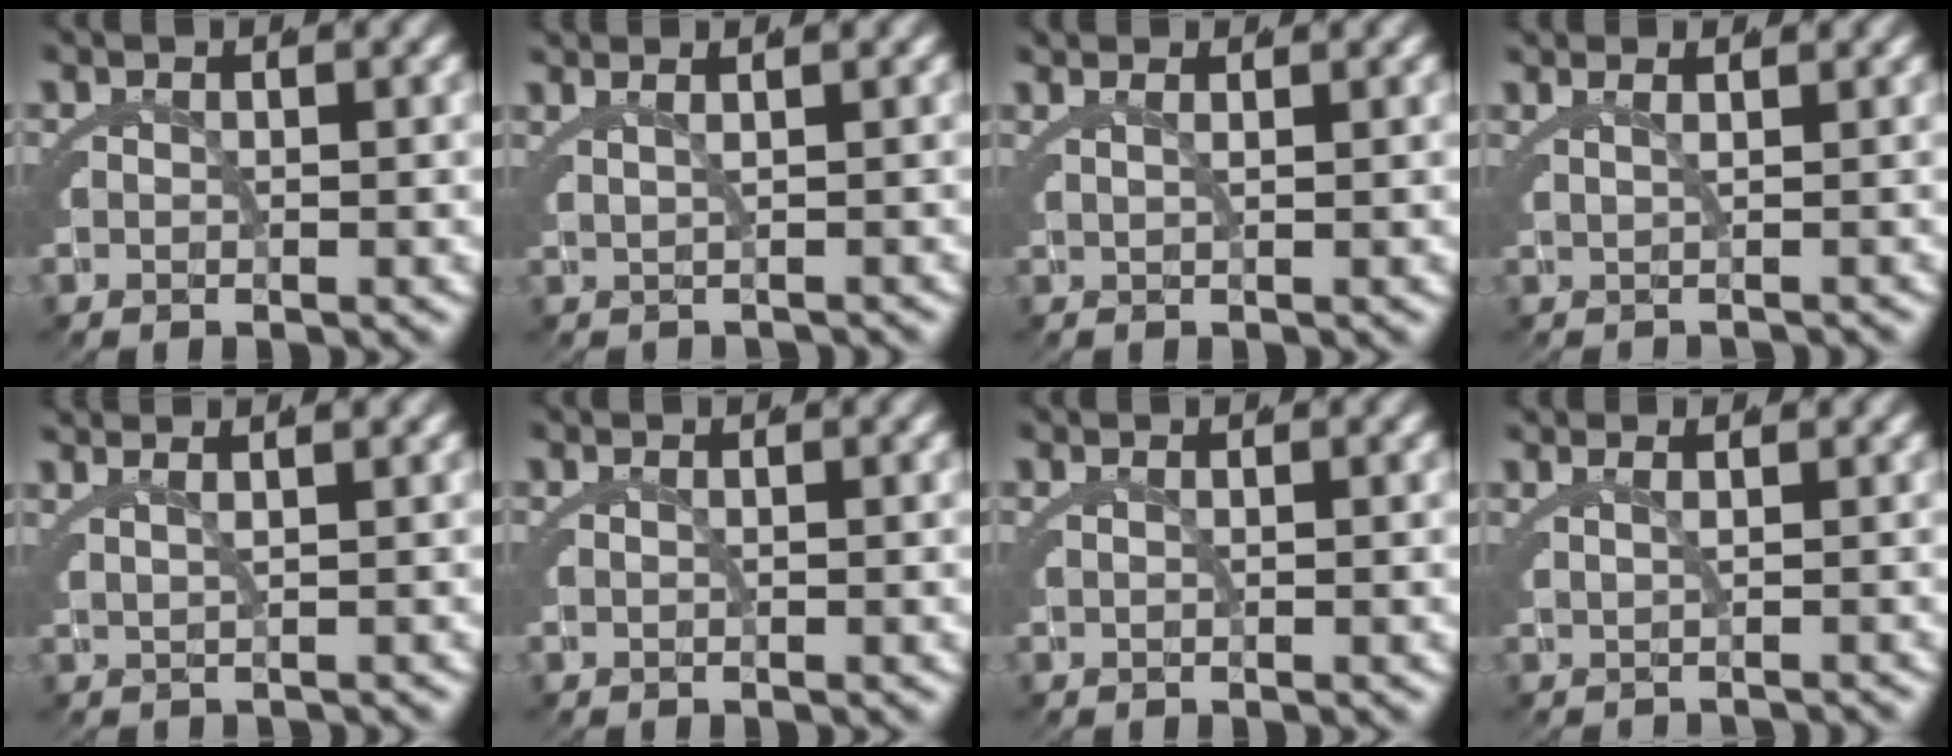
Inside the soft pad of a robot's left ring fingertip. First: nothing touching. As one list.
[{"total": 1.6, "force": [1.1, -0.8, 0.8], "torque": [0.000, 0.019, 0.015]}, {"total": 1.8, "force": [1.2, -1.2, 0.6], "torque": [0.004, 0.017, 0.015]}, {"total": 1.3, "force": [0.6, -1.1, 0.3], "torque": [0.007, 0.011, 0.011]}, {"total": 2.1, "force": [1.8, -0.7, 1.0], "torque": [-0.001, 0.021, 0.024]}, {"total": 0.6, "force": [-0.1, -0.6, 0.0], "torque": [0.005, 0.005, -0.003]}, {"total": 0.9, "force": [0.1, -0.8, 0.0], "torque": [0.009, 0.007, 0.001]}, {"total": 1.3, "force": [0.1, -1.2, 0.2], "torque": [0.008, 0.009, 0.005]}]